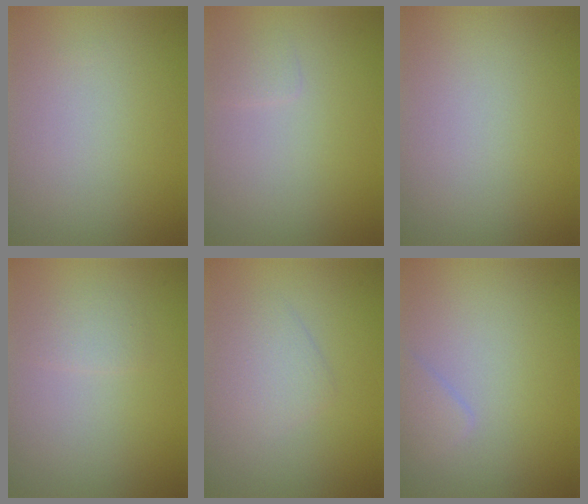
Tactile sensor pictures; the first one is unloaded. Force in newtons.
{"total": 0.8, "press": 0.8, "slide": 0.0}
{"total": 0.0}
{"total": 1.2, "press": 1.2, "slide": 0.1}
{"total": 2.1, "press": 2.1, "slide": 0.0}
{"total": 1.2, "press": 1.2, "slide": 0.0}